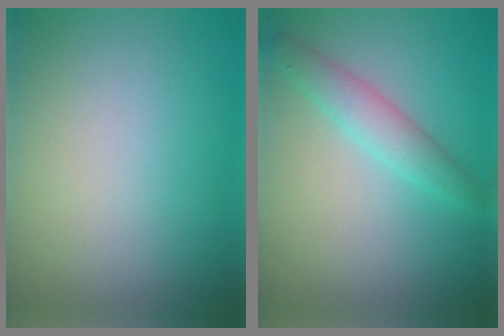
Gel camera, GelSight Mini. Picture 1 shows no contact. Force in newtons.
{"total": 2.6, "press": 2.6, "slide": 0.1}